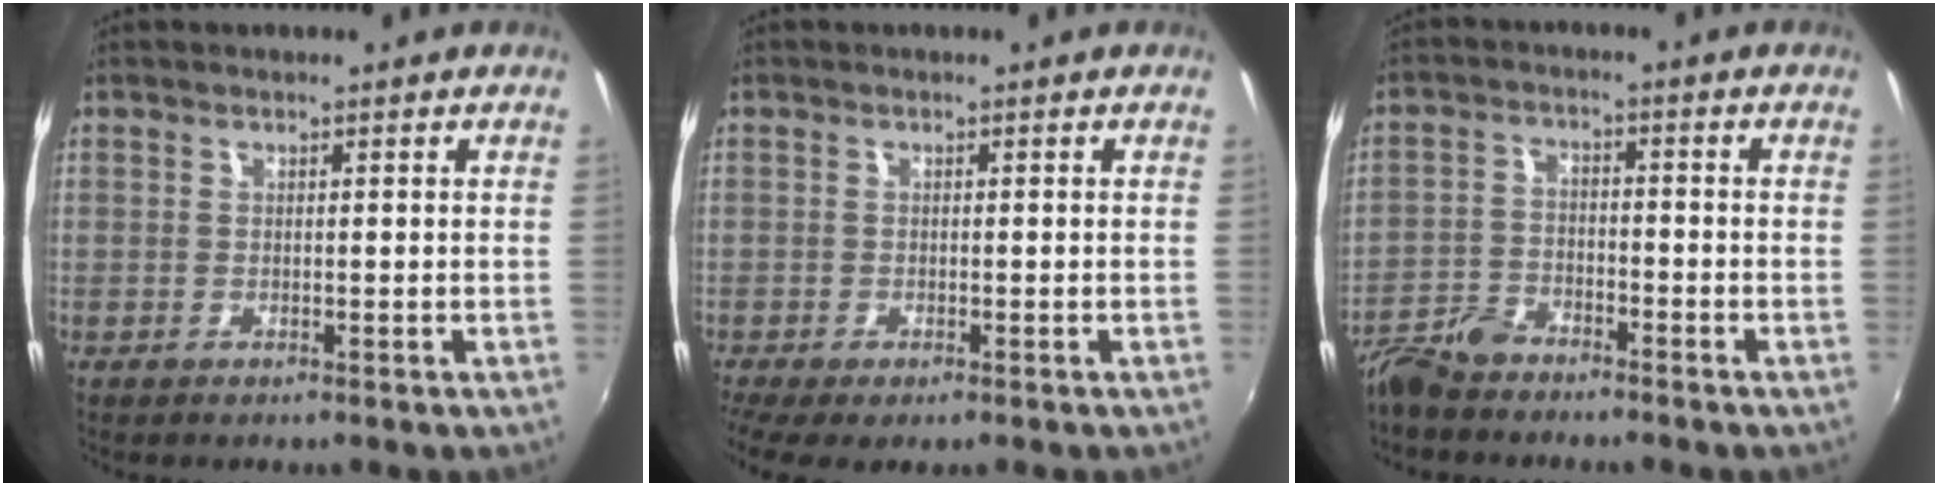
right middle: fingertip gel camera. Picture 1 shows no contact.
{"total": 4.5, "force": [-3.0, 1.3, 3.1], "torque": [-0.066, -0.027, -0.046]}
{"total": 6.7, "force": [-5.7, 2.5, 2.4], "torque": [-0.063, 0.001, -0.111]}